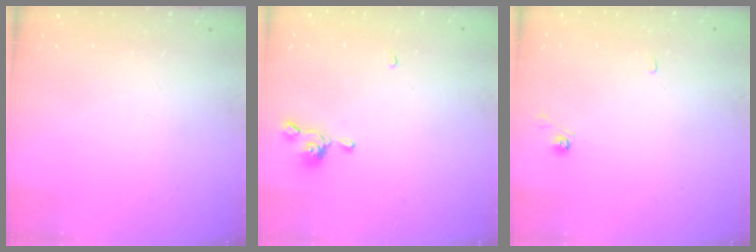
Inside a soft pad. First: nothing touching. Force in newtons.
{"total": 3.2, "press": 3.2, "slide": 0.2}
{"total": 2.0, "press": 2.0, "slide": 0.2}